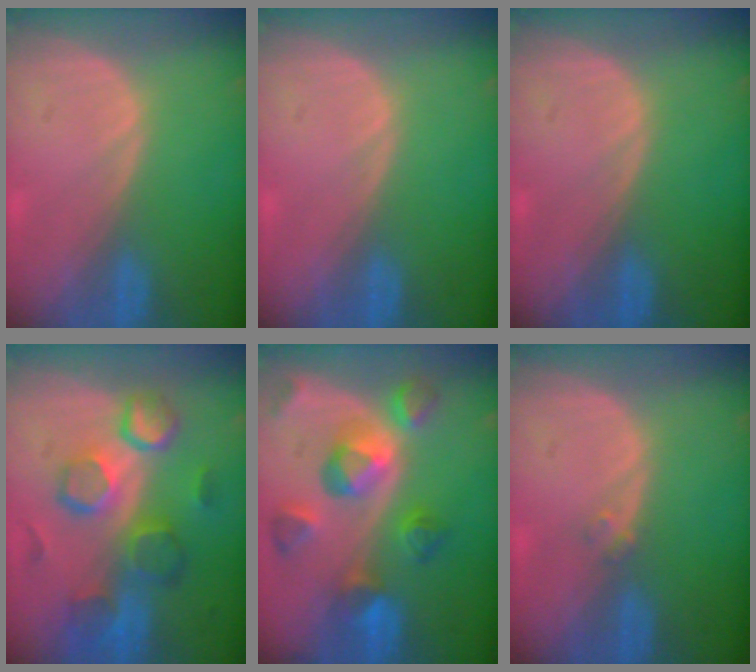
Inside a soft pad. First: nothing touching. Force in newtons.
{"total": 0.0}
{"total": 0.0}
{"total": 10.4, "press": 9.3, "slide": 4.6}
{"total": 10.2, "press": 9.0, "slide": 4.8}
{"total": 1.2, "press": 1.1, "slide": 0.6}